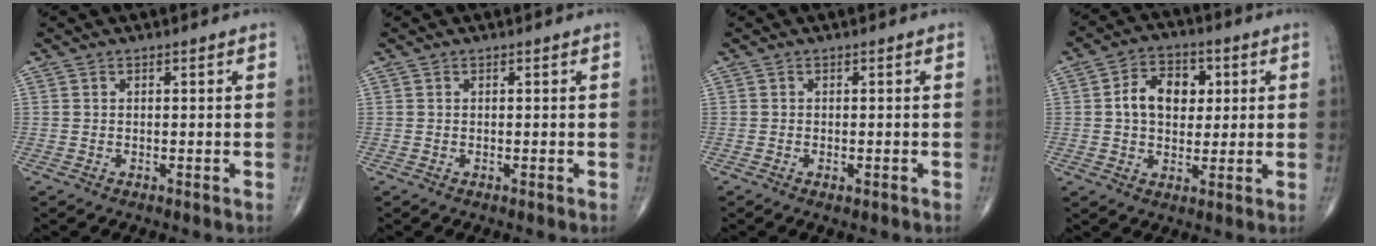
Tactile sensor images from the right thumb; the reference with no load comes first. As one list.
[{"total": 0.0}, {"total": 1.0, "force": [-0.5, 0.4, 0.8], "torque": [-0.012, -0.001, -0.007]}, {"total": 9.9, "force": [1.7, 7.0, 6.8], "torque": [-0.082, 0.009, 0.023]}]